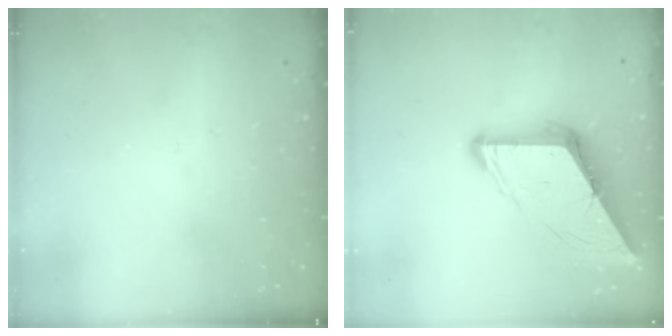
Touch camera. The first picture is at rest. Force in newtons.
{"total": 10.6, "press": 10.5, "slide": 1.3}